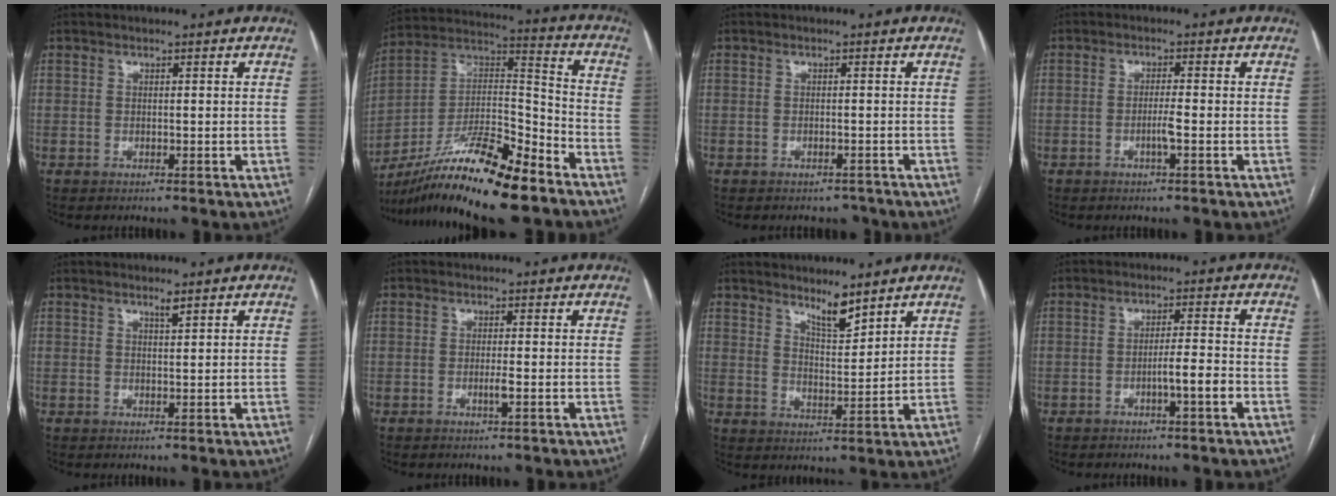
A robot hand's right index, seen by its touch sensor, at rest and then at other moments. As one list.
[{"total": 19.9, "force": [-14.6, 2.6, 13.3], "torque": [-0.248, -0.003, -0.258]}, {"total": 2.0, "force": [-1.8, 1.0, -0.1], "torque": [0.001, 0.001, -0.022]}, {"total": 2.2, "force": [-0.8, -0.2, 2.1], "torque": [-0.039, -0.001, -0.015]}, {"total": 1.2, "force": [0.9, 0.0, 0.8], "torque": [-0.016, -0.003, 0.017]}, {"total": 1.4, "force": [-0.5, -0.2, 1.3], "torque": [-0.028, -0.003, -0.009]}, {"total": 4.9, "force": [4.1, 0.7, 2.4], "torque": [-0.046, -0.013, 0.076]}, {"total": 4.0, "force": [-1.7, -0.1, 3.6], "torque": [-0.053, 0.001, -0.029]}]